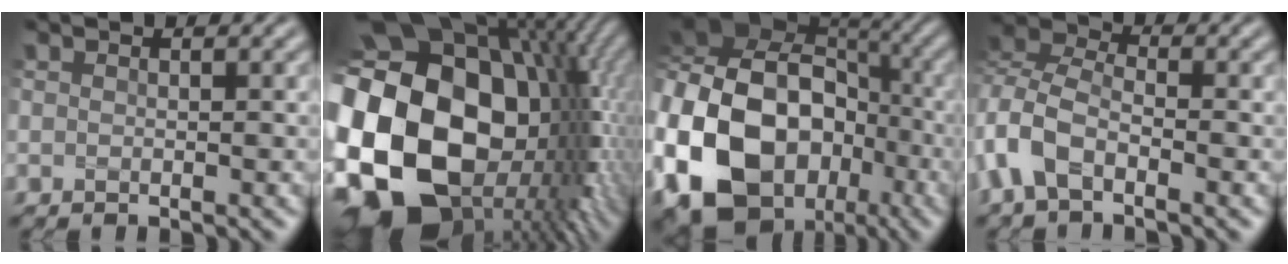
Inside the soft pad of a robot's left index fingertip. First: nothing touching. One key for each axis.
{"total": 23.5, "fx": -2.5, "fy": 17.7, "fz": 15.3, "tx": -0.300, "ty": -0.018, "tz": -0.052}
{"total": 21.3, "fx": -4.9, "fy": 17.4, "fz": 11.2, "tx": -0.211, "ty": -0.016, "tz": -0.113}
{"total": 5.3, "fx": -2.5, "fy": 3.1, "fz": 3.6, "tx": -0.087, "ty": 0.009, "tz": -0.064}